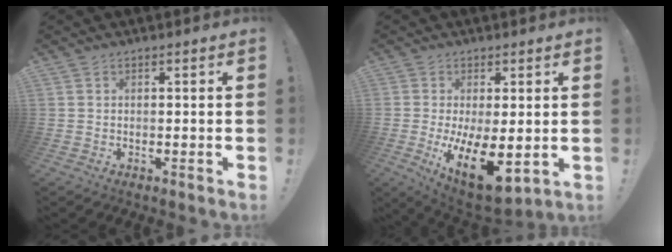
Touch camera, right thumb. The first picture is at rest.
{"total": 12.9, "force": [-1.3, 5.3, 11.7], "torque": [-0.162, -0.018, -0.007]}